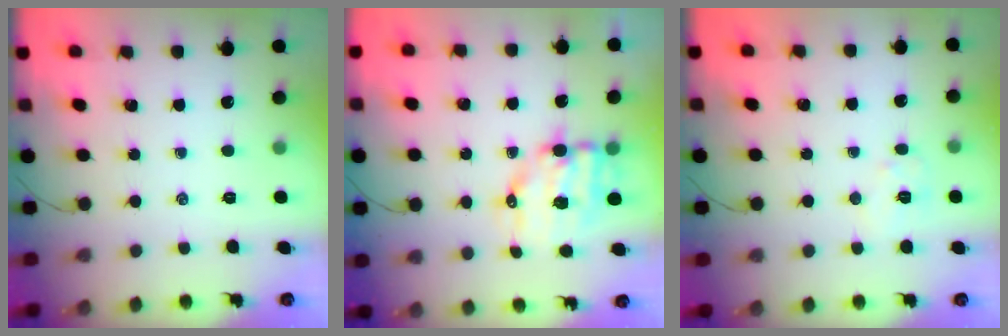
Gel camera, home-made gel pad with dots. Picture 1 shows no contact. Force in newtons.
{"total": 9.3, "press": 9.1, "slide": 1.9}
{"total": 5.4, "press": 5.4, "slide": 0.6}